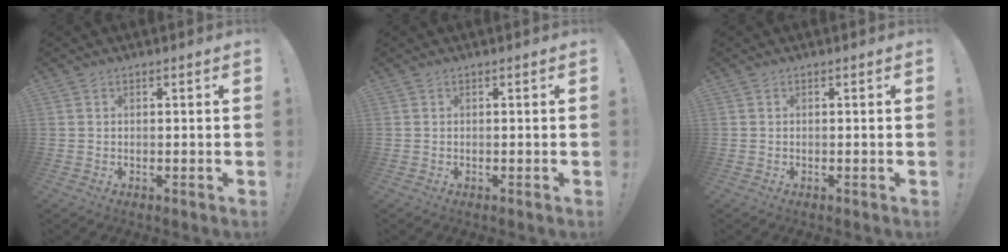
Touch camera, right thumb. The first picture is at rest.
{"total": 0.0}
{"total": 0.0}